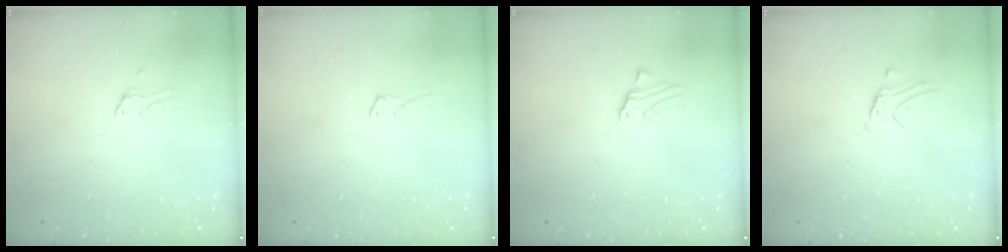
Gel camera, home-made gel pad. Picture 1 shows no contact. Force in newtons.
{"total": 2.2, "press": 2.2, "slide": 0.1}
{"total": 1.7, "press": 1.6, "slide": 0.2}
{"total": 3.5, "press": 3.5, "slide": 0.1}